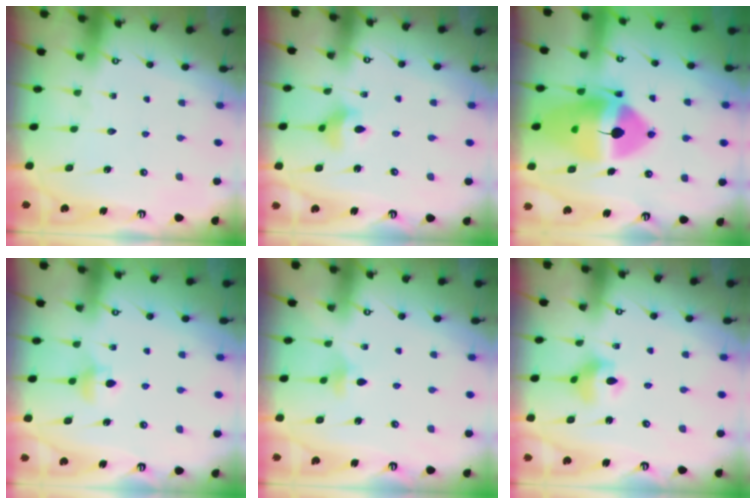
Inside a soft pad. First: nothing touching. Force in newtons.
{"total": 5.7, "press": 5.4, "slide": 1.6}
{"total": 19.6, "press": 19.5, "slide": 2.7}
{"total": 4.7, "press": 4.6, "slide": 0.7}
{"total": 5.0, "press": 5.0, "slide": 0.7}
{"total": 6.4, "press": 6.4, "slide": 0.2}